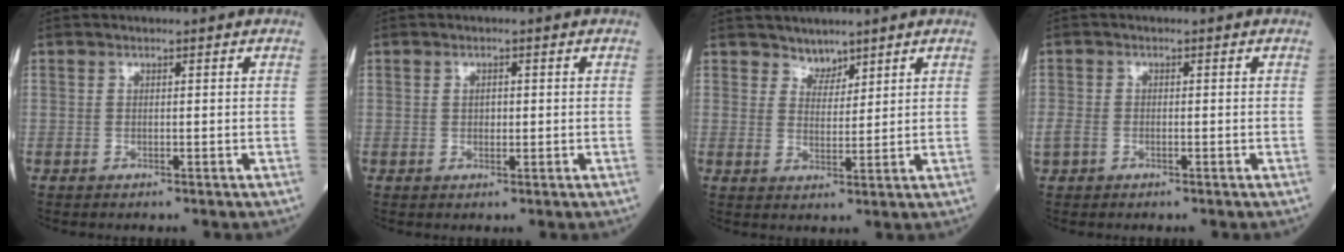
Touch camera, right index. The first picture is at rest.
{"total": 1.2, "force": [0.2, 0.7, 0.9], "torque": [-0.014, 0.001, 0.004]}
{"total": 2.7, "force": [2.4, 1.2, 0.0], "torque": [0.004, -0.002, 0.041]}
{"total": 2.7, "force": [-1.1, 1.8, 1.6], "torque": [-0.049, 0.001, -0.018]}